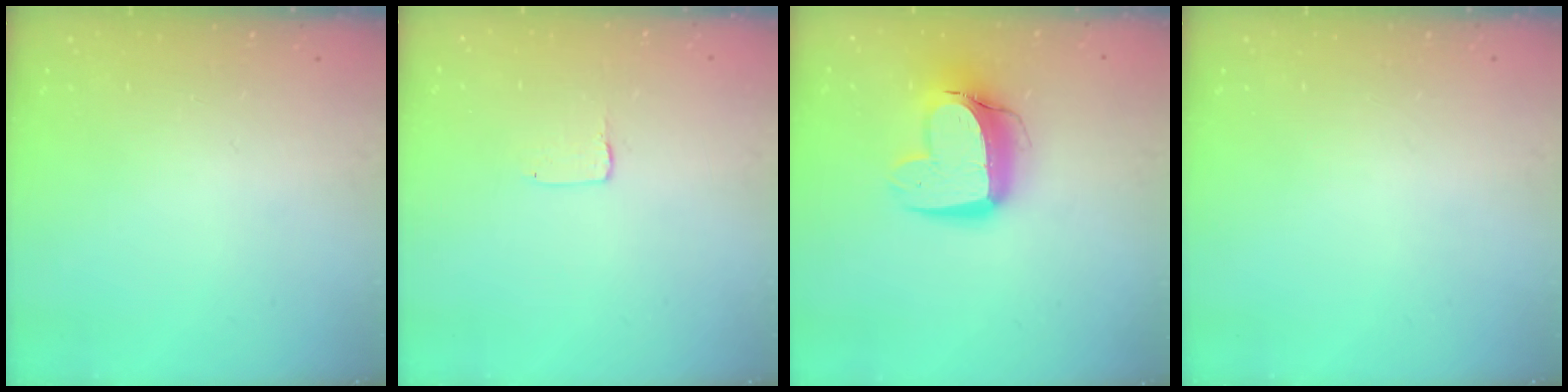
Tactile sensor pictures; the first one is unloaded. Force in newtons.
{"total": 1.0, "press": 1.0, "slide": 0.1}
{"total": 13.6, "press": 13.5, "slide": 1.4}
{"total": 0.0}